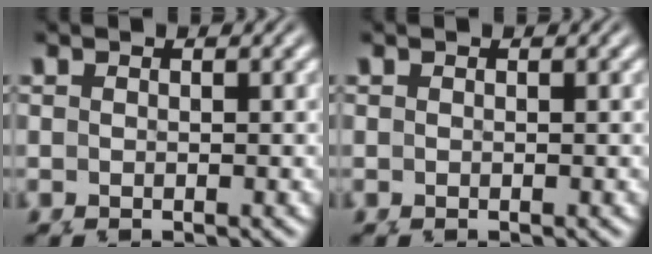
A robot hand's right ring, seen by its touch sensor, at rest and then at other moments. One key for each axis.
{"total": 0.0}